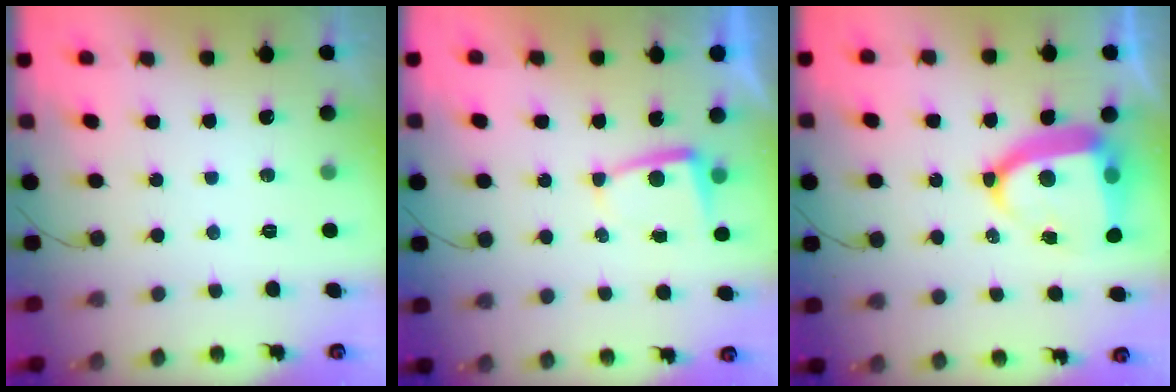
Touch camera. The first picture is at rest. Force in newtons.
{"total": 2.9, "press": 2.9, "slide": 0.4}
{"total": 14.4, "press": 14.3, "slide": 1.4}